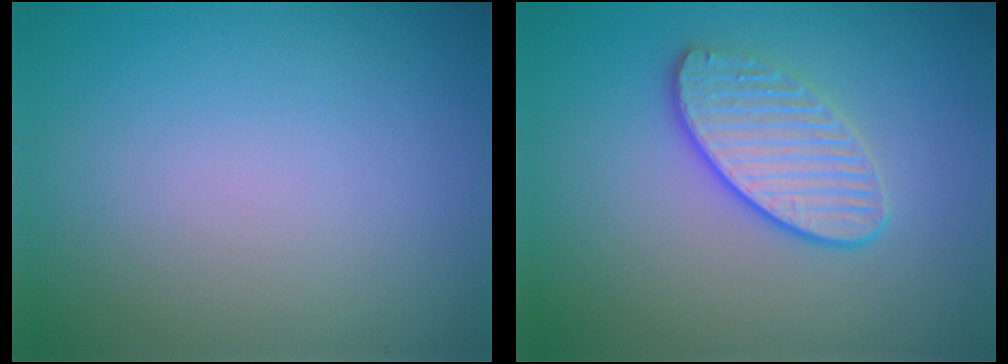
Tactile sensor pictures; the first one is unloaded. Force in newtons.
{"total": 3.4, "press": 3.1, "slide": 1.4}